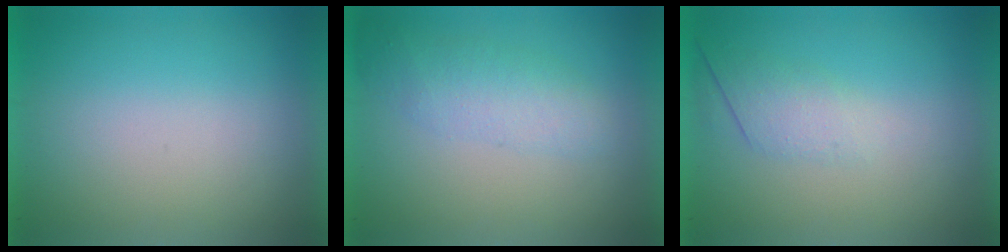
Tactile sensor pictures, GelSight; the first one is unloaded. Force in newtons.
{"total": 2.2}
{"total": 2.6}